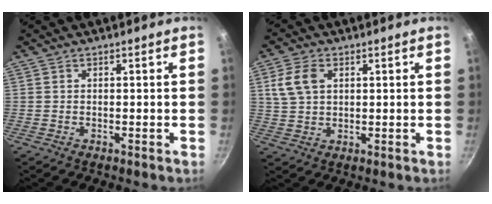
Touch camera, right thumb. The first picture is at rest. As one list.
[{"total": 6.6, "force": [2.1, 4.4, 4.5], "torque": [-0.080, 0.003, 0.040]}]